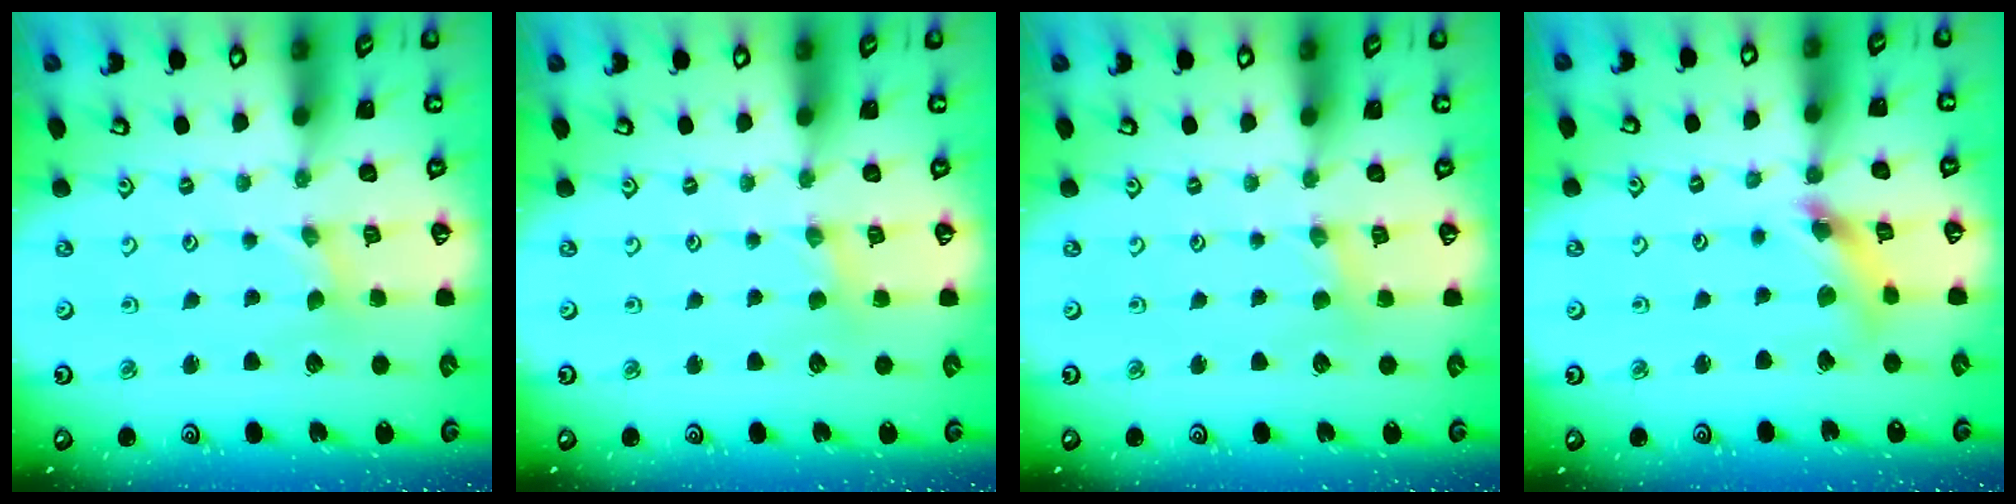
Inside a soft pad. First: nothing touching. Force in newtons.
{"total": 2.0, "press": 2.0, "slide": 0.3}
{"total": 2.0, "press": 2.0, "slide": 0.3}
{"total": 9.3, "press": 9.2, "slide": 1.1}